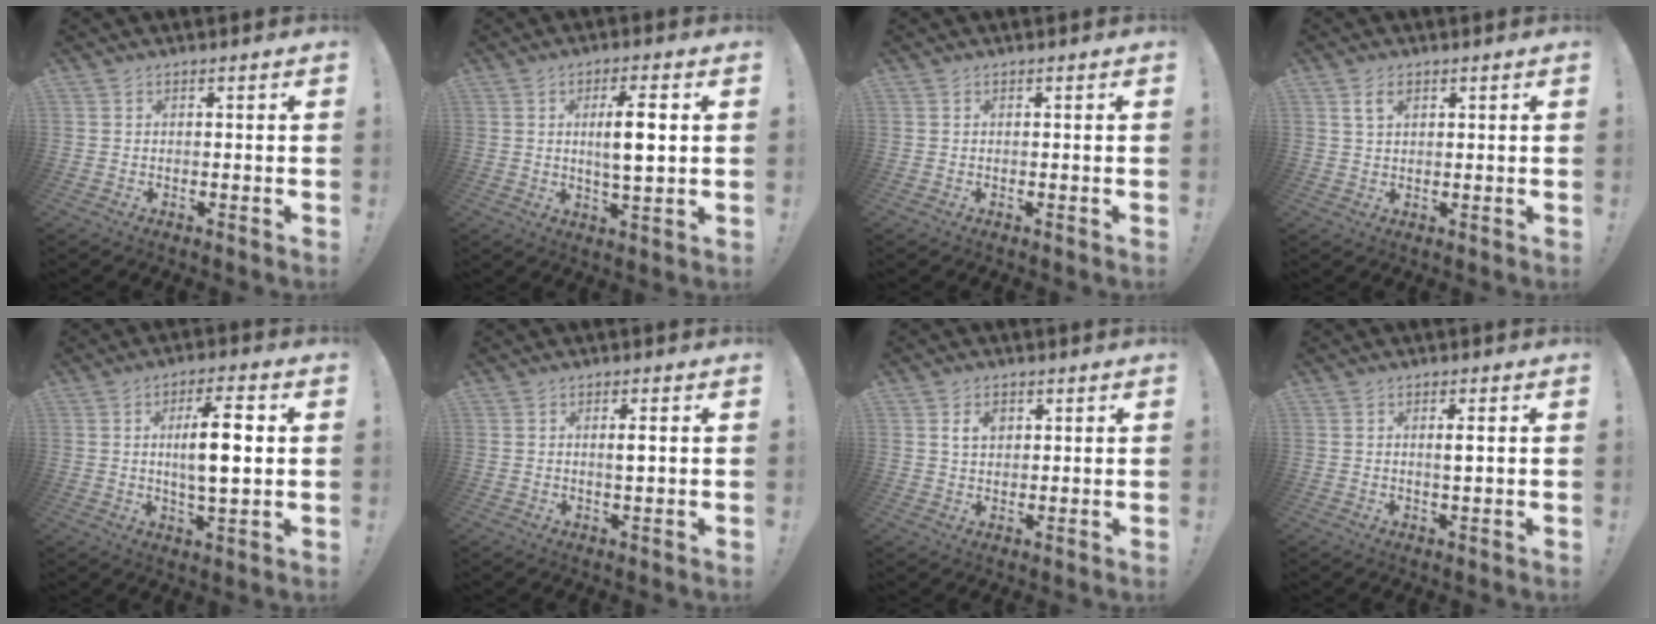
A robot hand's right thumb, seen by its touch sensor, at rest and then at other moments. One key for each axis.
{"total": 8.3, "fx": 1.5, "fy": 1.6, "fz": 8.0, "tx": -0.123, "ty": -0.003, "tz": 0.018}
{"total": 0.0}
{"total": 3.7, "fx": 1.8, "fy": 2.1, "fz": 2.4, "tx": -0.037, "ty": -0.001, "tz": 0.032}
{"total": 11.1, "fx": 1.3, "fy": 2.7, "fz": 10.7, "tx": -0.175, "ty": 0.000, "tz": 0.015}
{"total": 2.2, "fx": 0.5, "fy": 0.1, "fz": 2.2, "tx": -0.027, "ty": -0.007, "tz": 0.003}
{"total": 4.6, "fx": 1.6, "fy": 3.4, "fz": 2.6, "tx": -0.038, "ty": 0.001, "tz": 0.027}
{"total": 2.3, "fx": 0.6, "fy": 0.2, "fz": 2.2, "tx": -0.028, "ty": -0.007, "tz": 0.006}